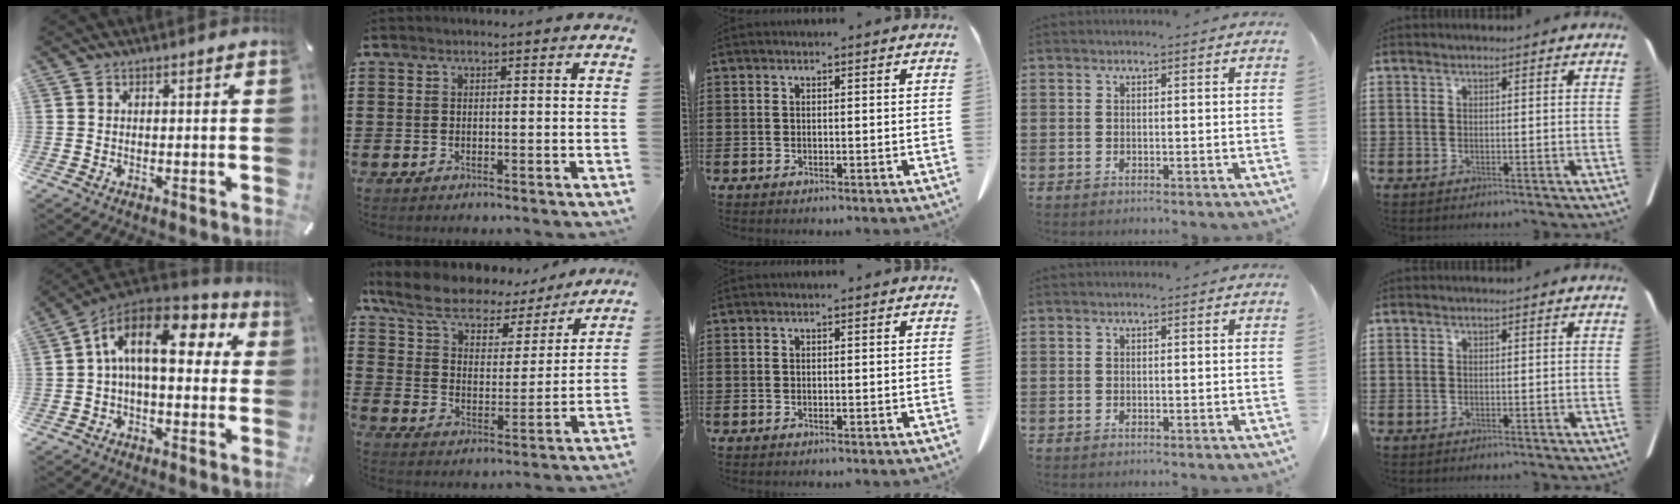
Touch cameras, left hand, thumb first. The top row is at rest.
{"thumb": {"total": 16.0, "force": [3.6, 8.0, 13.3], "torque": [-0.256, -0.009, 0.057]}, "index": {"total": 8.7, "force": [7.3, 2.9, 3.7], "torque": [-0.105, -0.035, 0.128]}}